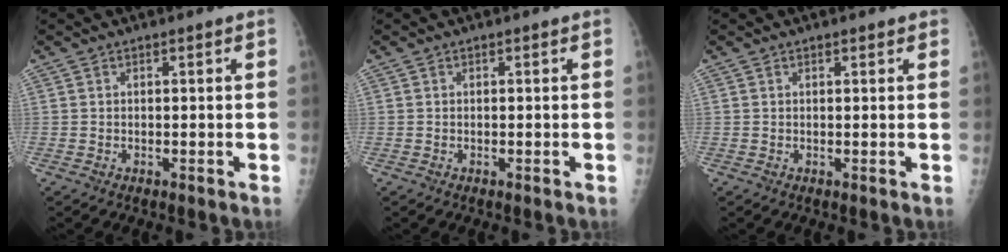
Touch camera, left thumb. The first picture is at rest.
{"total": 0.0}
{"total": 1.0, "force": [0.7, 0.4, 0.6], "torque": [-0.006, -0.002, 0.007]}